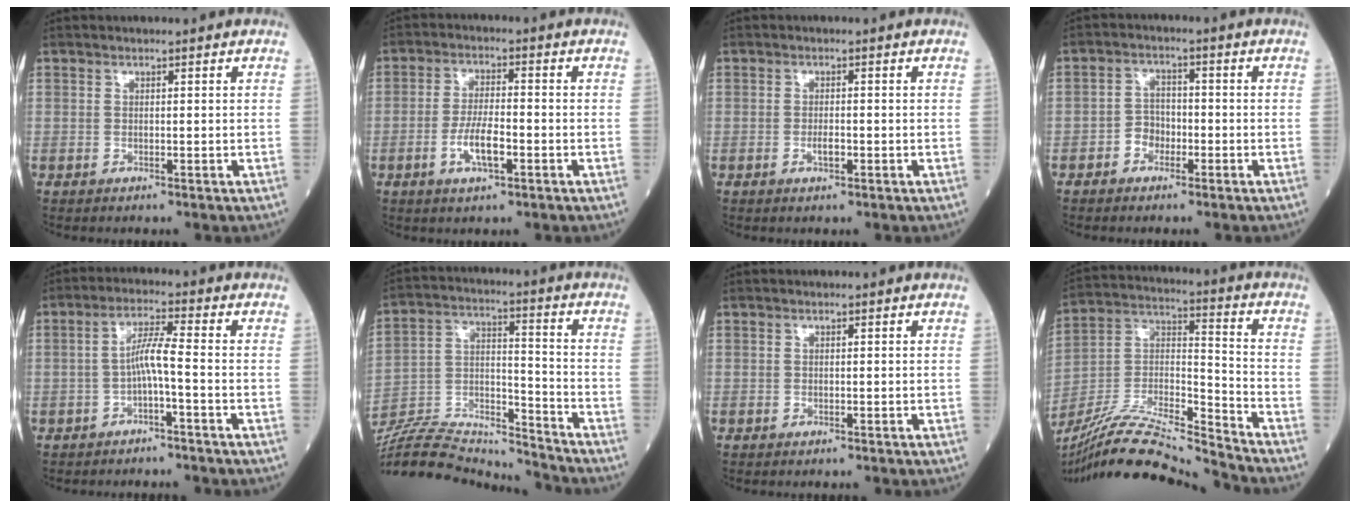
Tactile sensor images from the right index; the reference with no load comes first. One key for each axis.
{"total": 5.9, "fx": -2.2, "fy": 1.5, "fz": 5.2, "tx": -0.104, "ty": -0.001, "tz": -0.039}
{"total": 1.8, "fx": -0.7, "fy": 0.5, "fz": 1.6, "tx": -0.029, "ty": 0.000, "tz": -0.011}
{"total": 3.2, "fx": -1.7, "fy": 2.4, "fz": 1.3, "tx": -0.018, "ty": 0.009, "tz": -0.033}
{"total": 3.2, "fx": -1.1, "fy": -0.3, "fz": 3.0, "tx": -0.056, "ty": 0.008, "tz": -0.020}
{"total": 18.9, "fx": -18.5, "fy": 1.4, "fz": 3.7, "tx": -0.078, "ty": 0.026, "tz": -0.308}
{"total": 0.0}
{"total": 19.4, "fx": -18.3, "fy": -0.8, "fz": 6.5, "tx": -0.136, "ty": 0.010, "tz": -0.324}